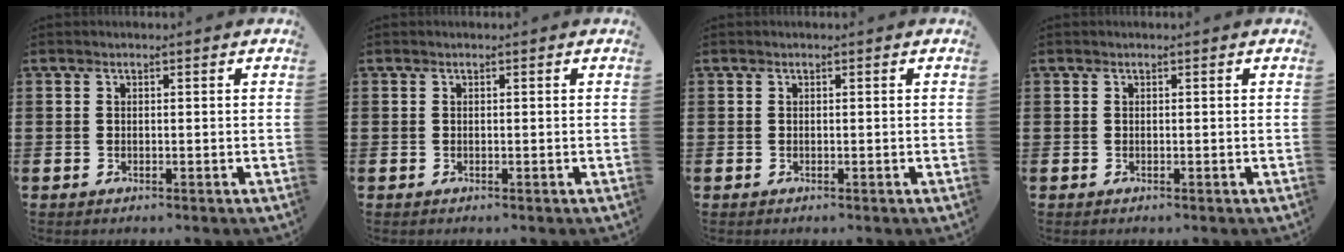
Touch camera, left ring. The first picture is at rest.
{"total": 0.0}
{"total": 0.0}
{"total": 0.0}